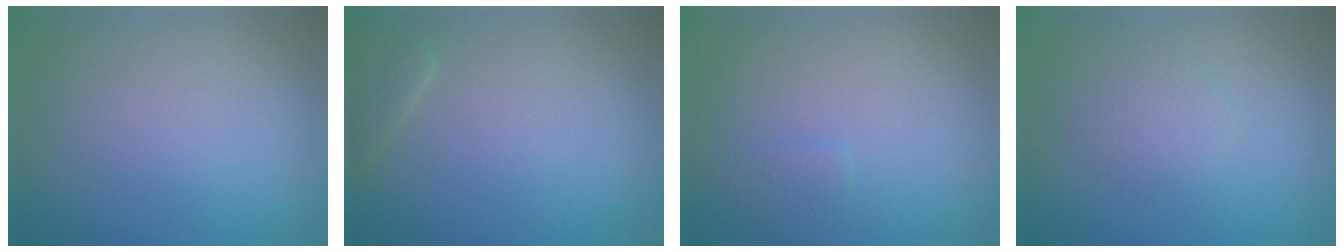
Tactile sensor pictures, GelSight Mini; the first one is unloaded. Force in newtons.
{"total": 1.5, "press": 1.5, "slide": 0.1}
{"total": 1.0, "press": 1.0, "slide": 0.0}
{"total": 1.4, "press": 1.4, "slide": 0.0}